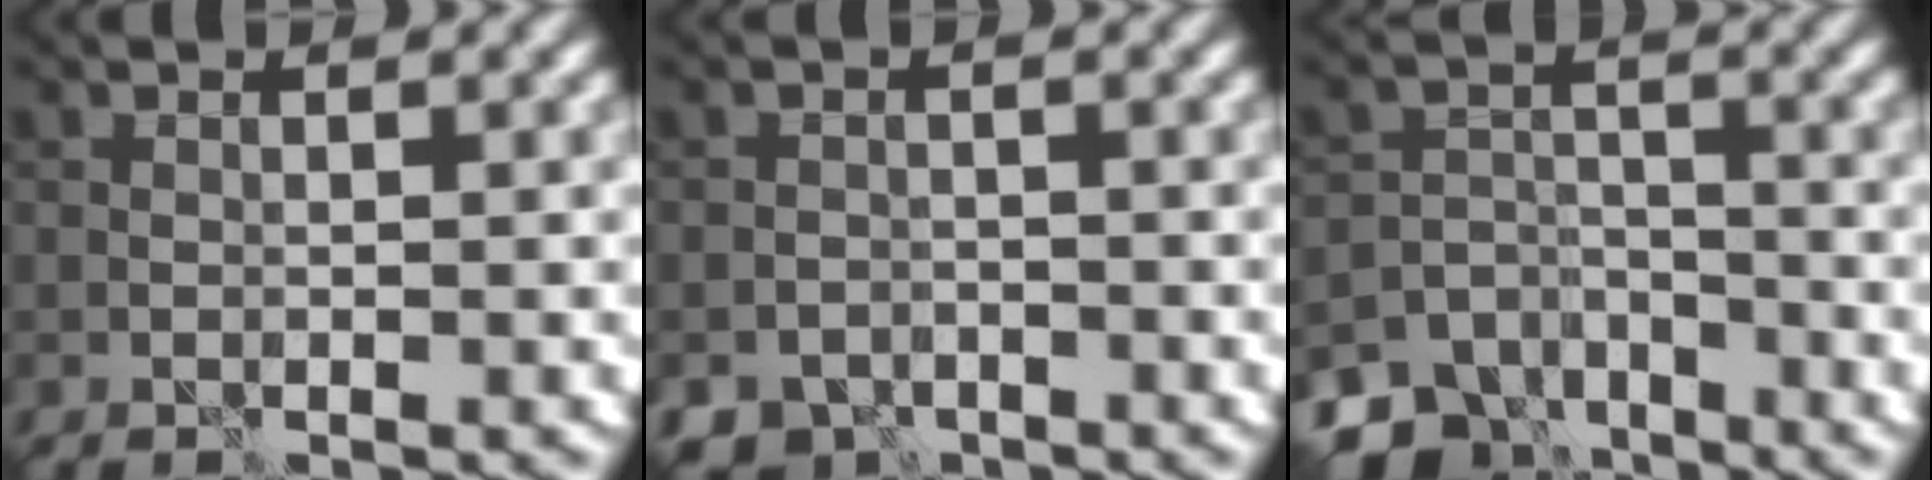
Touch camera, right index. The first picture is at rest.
{"total": 4.2, "force": [-3.4, 2.4, 0.8], "torque": [0.003, -0.001, -0.054]}
{"total": 8.7, "force": [-6.9, 4.9, 2.1], "torque": [-0.017, -0.010, -0.107]}